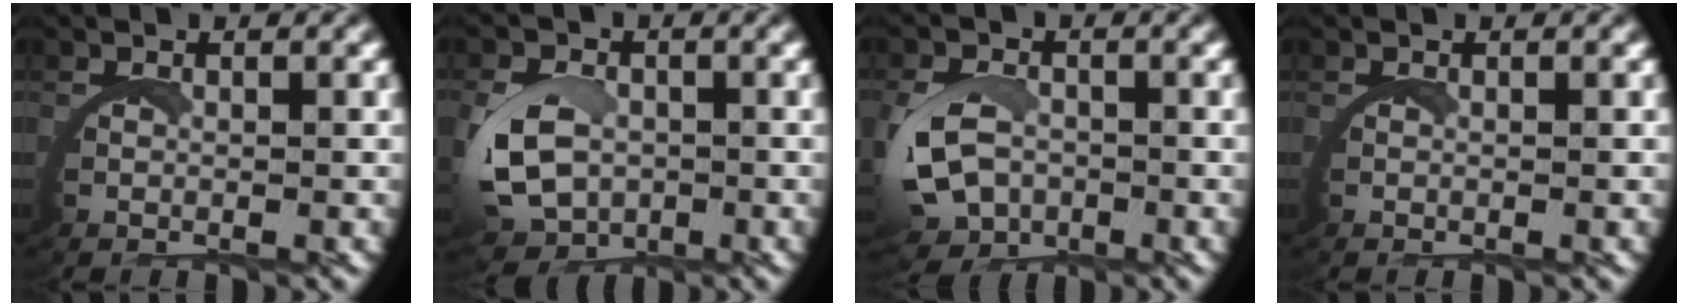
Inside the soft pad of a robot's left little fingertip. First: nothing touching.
{"total": 5.7, "force": [-0.8, 4.5, 3.3], "torque": [-0.093, -0.031, -0.001]}
{"total": 4.8, "force": [-0.8, 3.9, 2.8], "torque": [-0.076, -0.026, -0.006]}
{"total": 0.0}